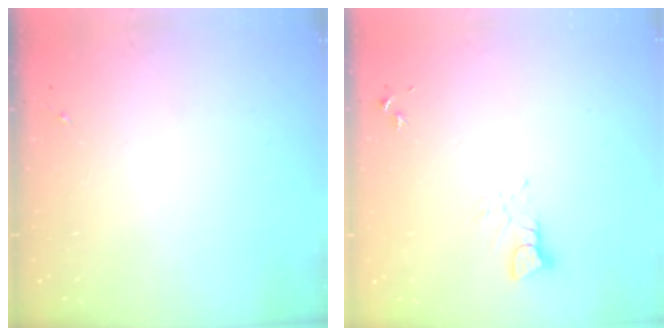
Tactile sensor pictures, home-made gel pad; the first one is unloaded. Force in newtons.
{"total": 3.2, "press": 3.2, "slide": 0.3}